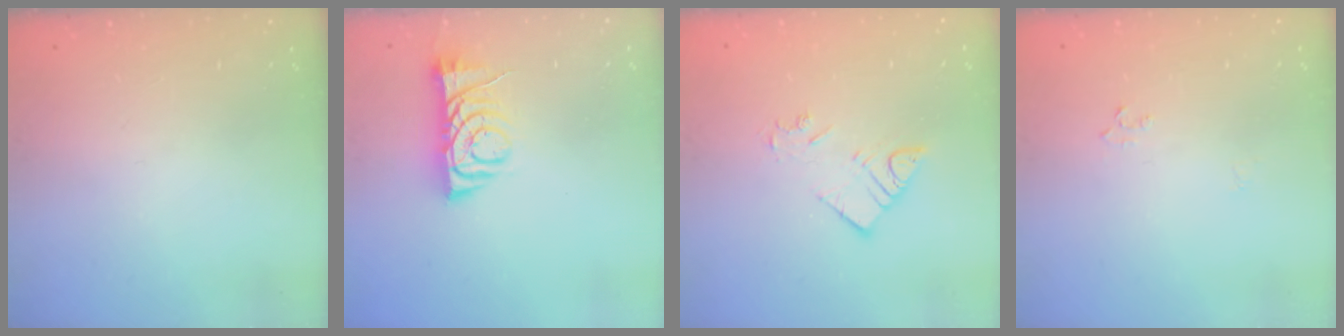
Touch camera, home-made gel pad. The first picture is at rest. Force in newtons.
{"total": 7.4, "press": 7.3, "slide": 1.0}
{"total": 5.6, "press": 5.6, "slide": 0.4}
{"total": 2.9, "press": 2.9, "slide": 0.3}